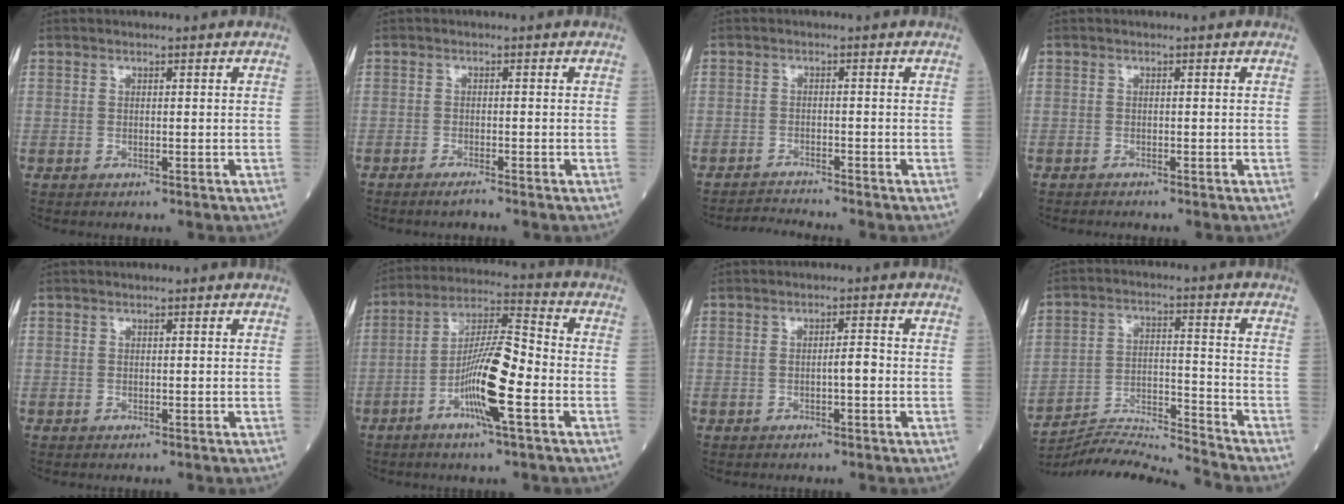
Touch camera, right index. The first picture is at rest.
{"total": 1.4, "force": [-1.3, -0.2, 0.6], "torque": [-0.013, -0.001, -0.025]}
{"total": 3.2, "force": [-2.9, -1.1, -0.3], "torque": [0.000, -0.020, -0.052]}
{"total": 1.2, "force": [-1.1, 0.0, 0.3], "torque": [-0.007, -0.002, -0.017]}
{"total": 0.0}
{"total": 11.8, "force": [-4.0, 0.9, 11.0], "torque": [-0.207, 0.004, -0.077]}
{"total": 2.0, "force": [-0.5, 0.2, 1.9], "torque": [-0.030, 0.004, -0.011]}
{"total": 12.2, "force": [-11.9, -2.8, 0.9], "torque": [-0.020, 0.018, -0.213]}